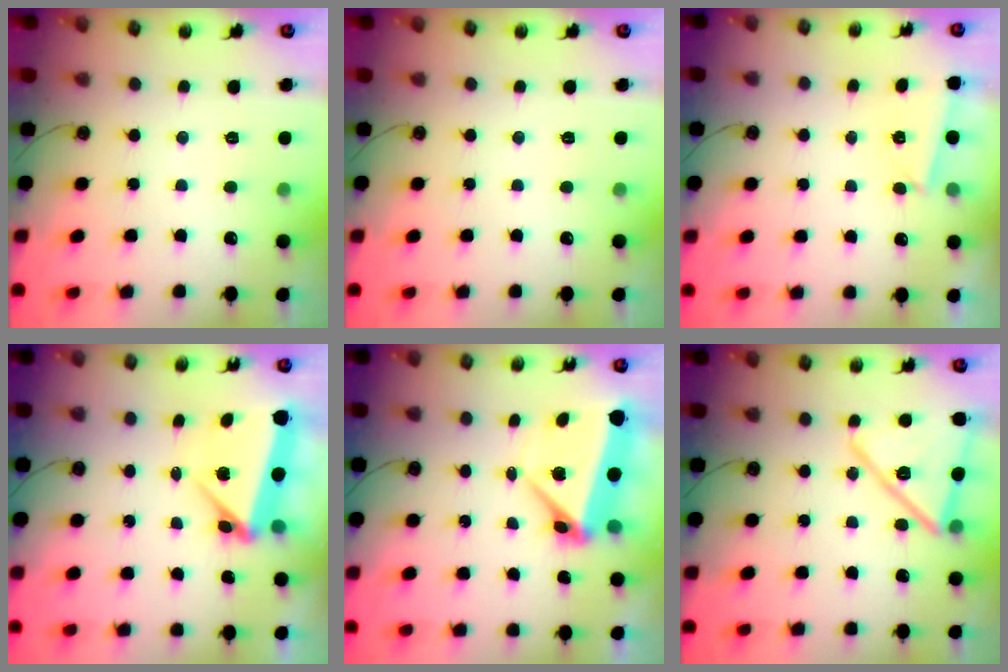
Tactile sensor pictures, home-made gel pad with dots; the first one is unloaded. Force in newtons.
{"total": 0.0}
{"total": 2.9, "press": 0.8, "slide": 2.7}
{"total": 5.5, "press": 5.4, "slide": 0.6}
{"total": 7.6, "press": 7.5, "slide": 1.1}
{"total": 16.6, "press": 16.5, "slide": 0.7}